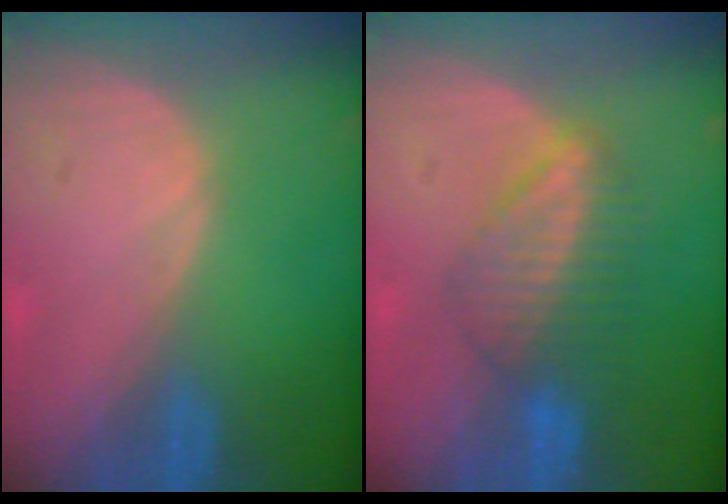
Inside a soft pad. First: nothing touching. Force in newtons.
{"total": 6.4, "press": 6.0, "slide": 2.0}